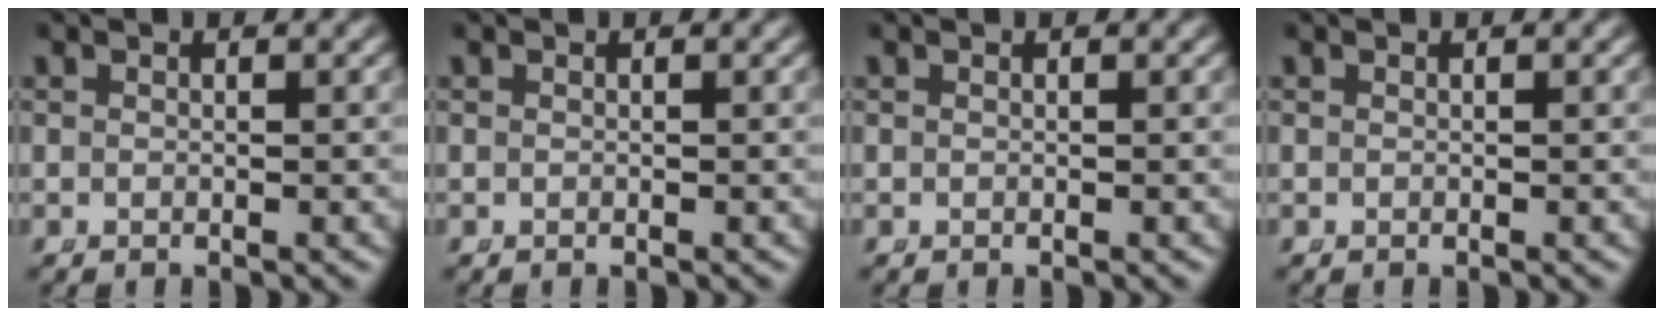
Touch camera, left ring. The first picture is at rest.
{"total": 0.0}
{"total": 0.0}
{"total": 0.0}